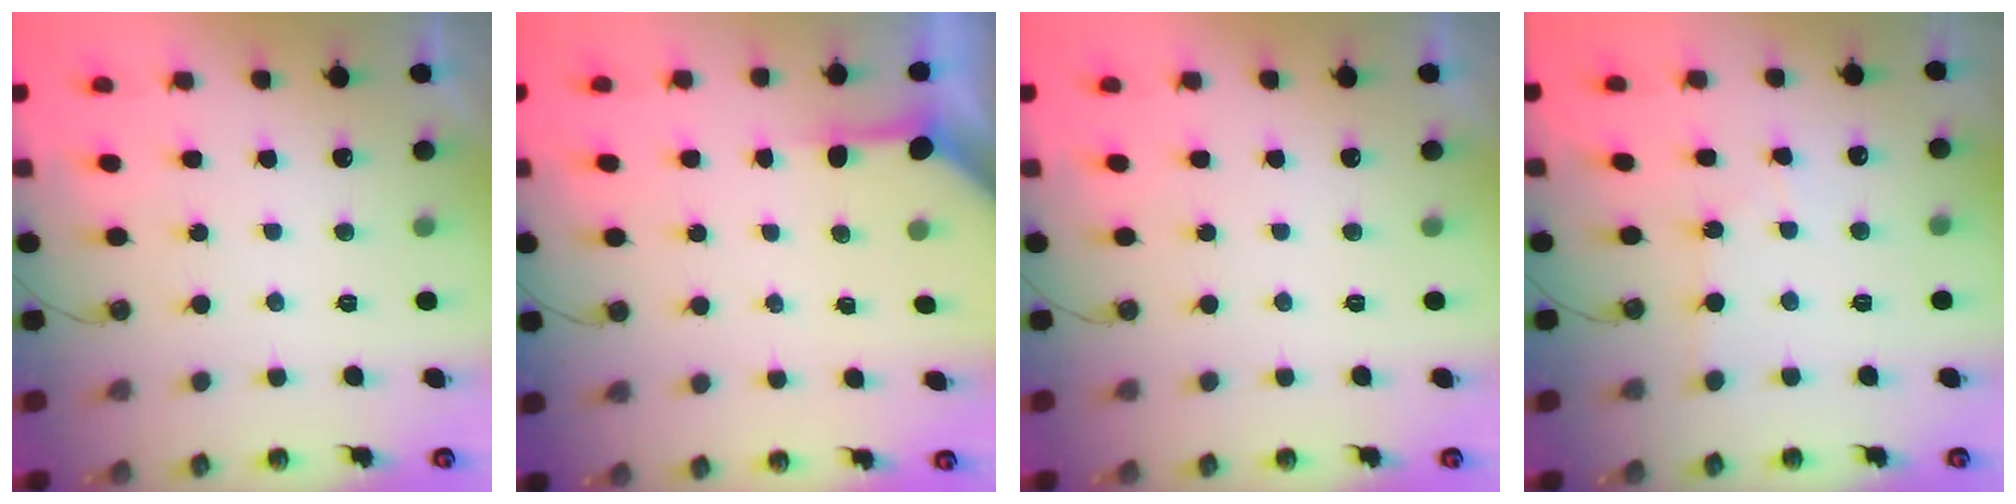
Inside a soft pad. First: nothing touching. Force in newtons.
{"total": 3.4, "press": 3.3, "slide": 0.4}
{"total": 0.7, "press": 0.4, "slide": 0.7}
{"total": 3.0, "press": 2.9, "slide": 0.5}